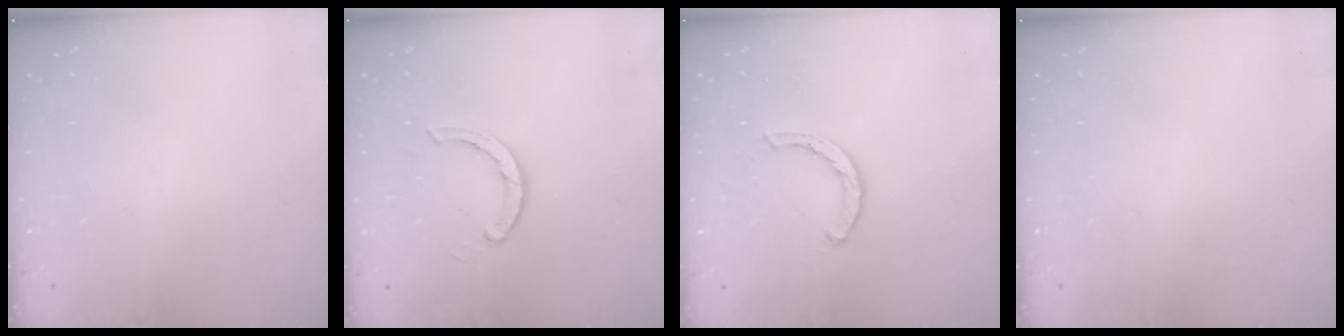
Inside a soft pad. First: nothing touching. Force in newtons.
{"total": 2.9, "press": 2.8, "slide": 0.5}
{"total": 2.1, "press": 2.1, "slide": 0.1}
{"total": 2.6, "press": 2.6, "slide": 0.2}